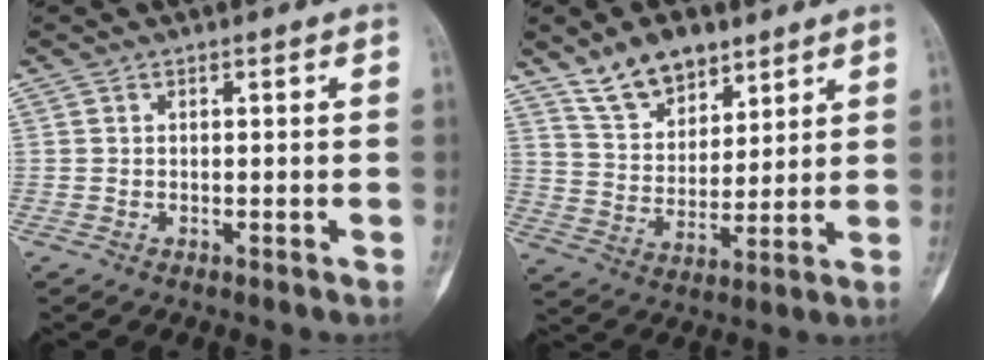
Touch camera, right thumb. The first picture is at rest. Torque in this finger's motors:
{"motor_torque": [-1.51, 1.07, 0.83, 0.65, -0.02]}